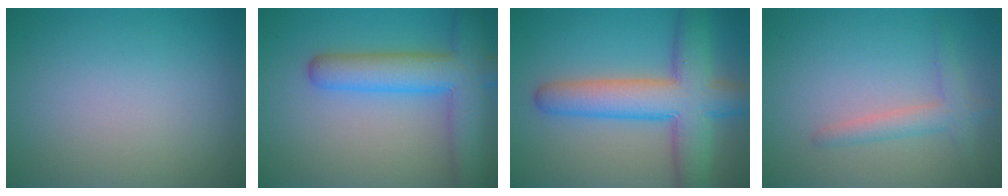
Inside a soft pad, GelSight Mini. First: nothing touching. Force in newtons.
{"total": 6.5, "press": 6.5, "slide": 0.3}
{"total": 8.8, "press": 8.7, "slide": 0.5}
{"total": 2.3, "press": 2.3, "slide": 0.1}